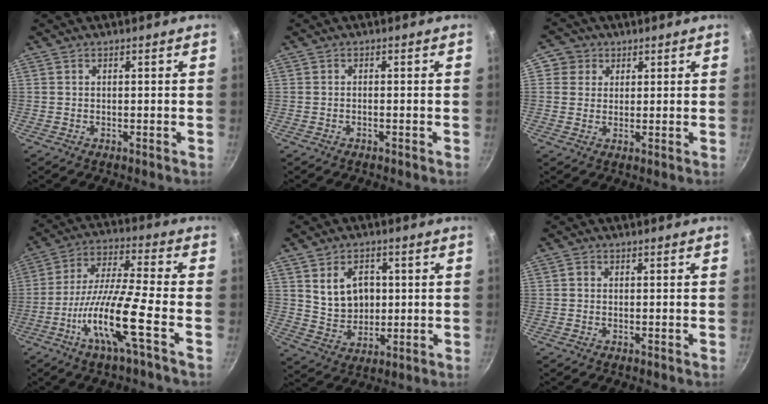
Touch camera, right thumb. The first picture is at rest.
{"total": 0.6, "force": [-0.4, 0.1, 0.4], "torque": [-0.012, 0.005, -0.010]}
{"total": 4.2, "force": [1.4, 3.9, 0.7], "torque": [0.030, 0.004, 0.015]}
{"total": 13.8, "force": [-5.6, 1.0, 12.6], "torque": [-0.236, 0.033, -0.120]}
{"total": 9.4, "force": [2.1, 7.1, 5.8], "torque": [-0.072, -0.010, 0.046]}
{"total": 0.7, "force": [-0.1, 0.6, 0.3], "torque": [-0.005, 0.004, -0.004]}